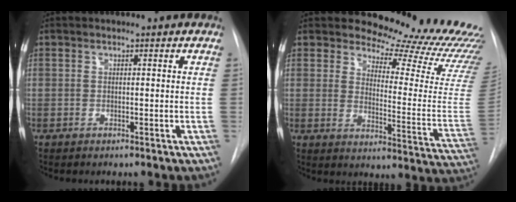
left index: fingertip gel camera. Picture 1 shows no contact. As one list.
[{"total": 21.2, "force": [20.6, 2.2, 4.6], "torque": [-0.055, -0.156, 0.226]}]